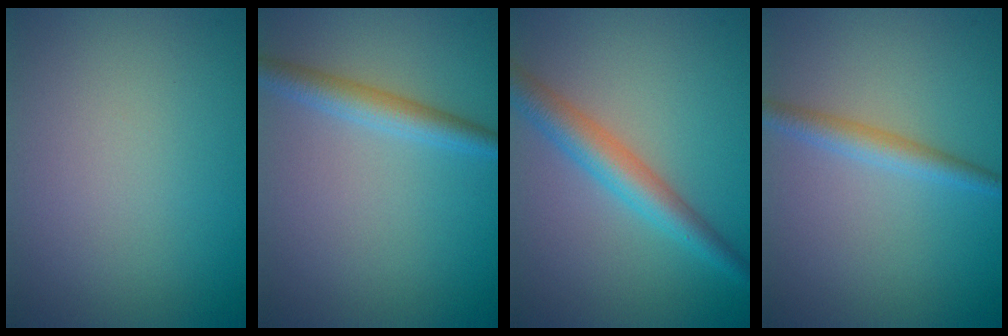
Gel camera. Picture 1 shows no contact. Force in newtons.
{"total": 2.7, "press": 2.7, "slide": 0.1}
{"total": 4.0, "press": 4.0, "slide": 0.1}
{"total": 2.2, "press": 2.2, "slide": 0.0}